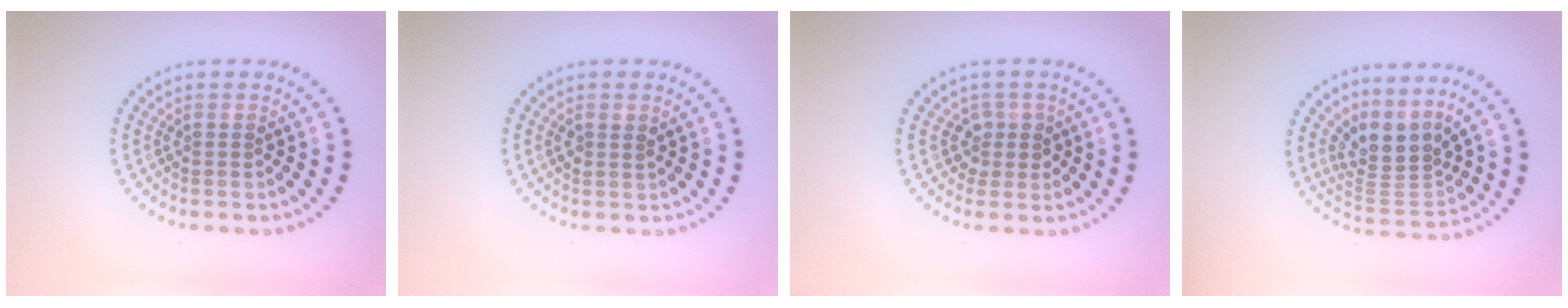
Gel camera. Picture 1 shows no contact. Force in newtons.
{"total": 1.1, "press": 1.0, "slide": 0.4}
{"total": 1.8, "press": 1.4, "slide": 1.2}
{"total": 3.9, "press": 2.6, "slide": 2.9}